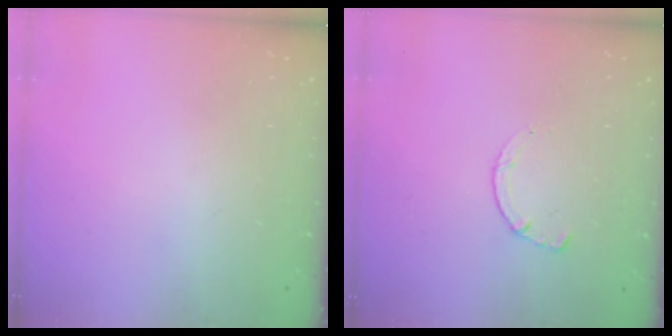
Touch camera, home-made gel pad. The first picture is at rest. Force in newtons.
{"total": 1.8, "press": 1.7, "slide": 0.3}